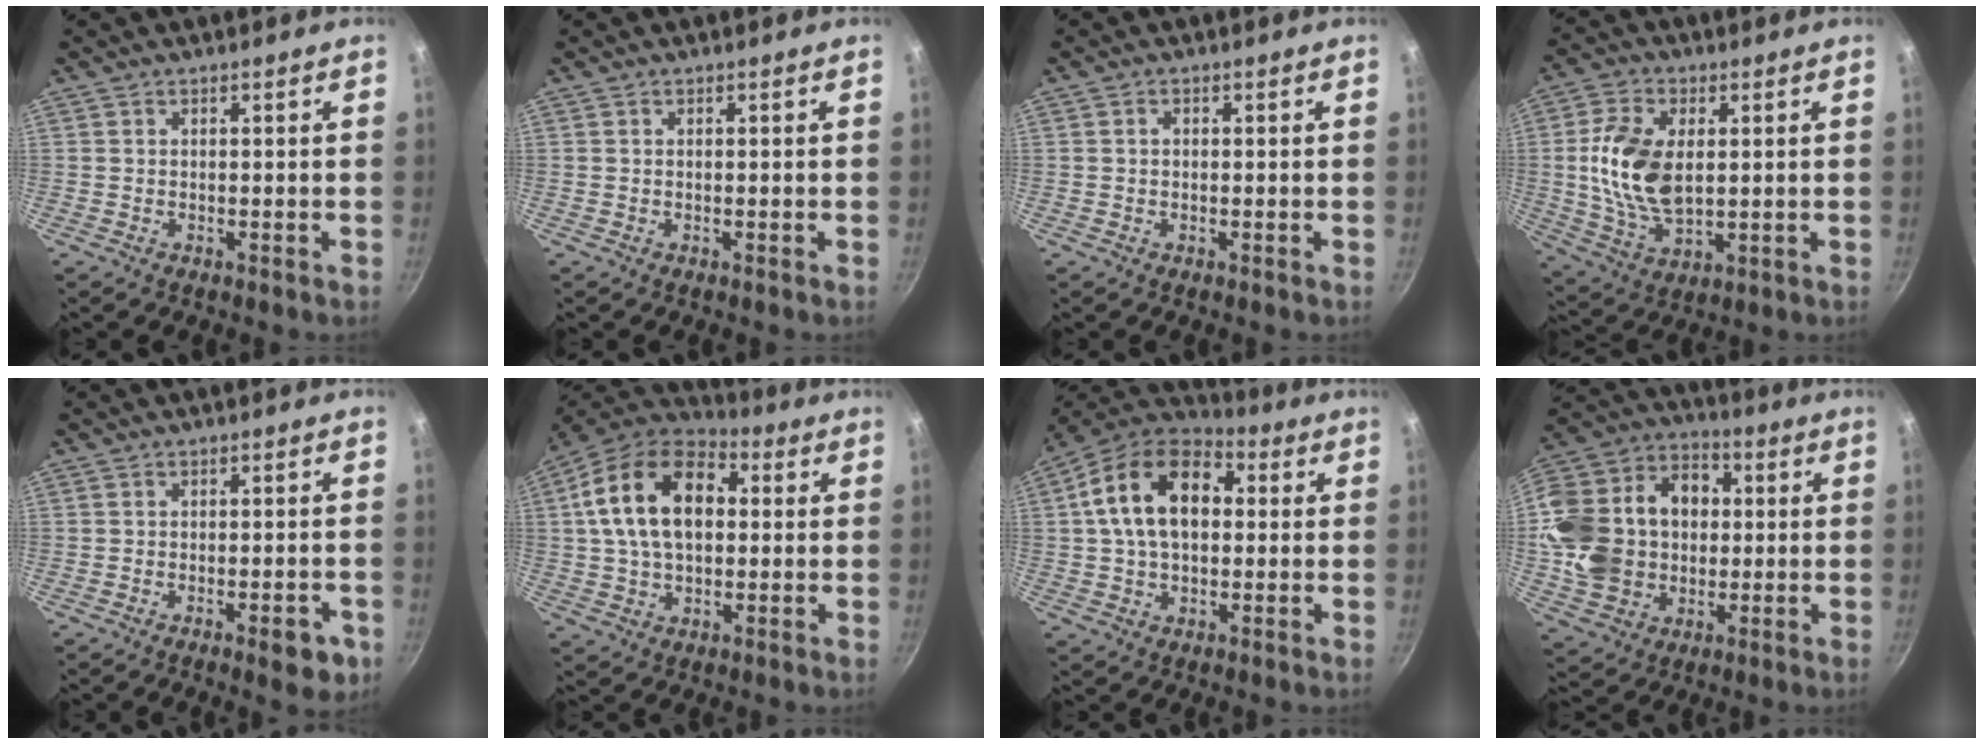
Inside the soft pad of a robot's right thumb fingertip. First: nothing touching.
{"total": 0.0}
{"total": 0.7, "force": [0.0, 0.6, 0.4], "torque": [-0.007, 0.004, 0.000]}
{"total": 14.1, "force": [1.5, 8.4, 11.2], "torque": [-0.205, -0.006, 0.031]}
{"total": 5.7, "force": [-2.6, 2.3, 4.5], "torque": [-0.040, 0.016, -0.027]}
{"total": 18.7, "force": [2.9, 12.0, 14.0], "torque": [-0.223, 0.026, 0.036]}
{"total": 17.1, "force": [2.6, 11.2, 12.7], "torque": [-0.192, 0.028, 0.026]}
{"total": 24.0, "force": [0.4, 19.1, 14.5], "torque": [-0.261, 0.049, 0.014]}